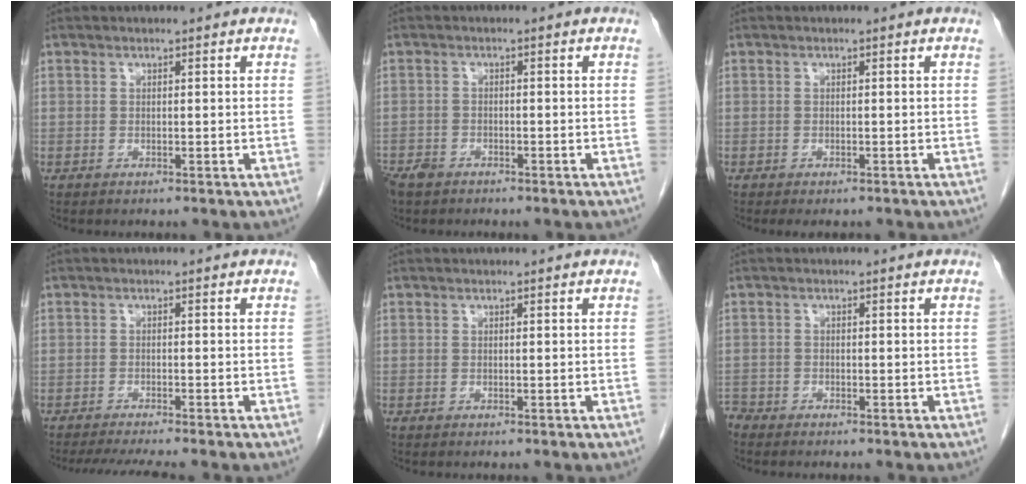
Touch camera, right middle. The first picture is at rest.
{"total": 3.3, "force": [-2.7, 1.6, 1.1], "torque": [-0.024, -0.001, -0.044]}
{"total": 1.9, "force": [-1.6, 0.7, 0.8], "torque": [-0.007, -0.004, -0.019]}
{"total": 6.6, "force": [-5.8, -0.4, 3.2], "torque": [-0.042, -0.015, -0.093]}
{"total": 0.0}
{"total": 1.8, "force": [-1.7, 0.4, -0.1], "torque": [0.000, -0.004, -0.031]}